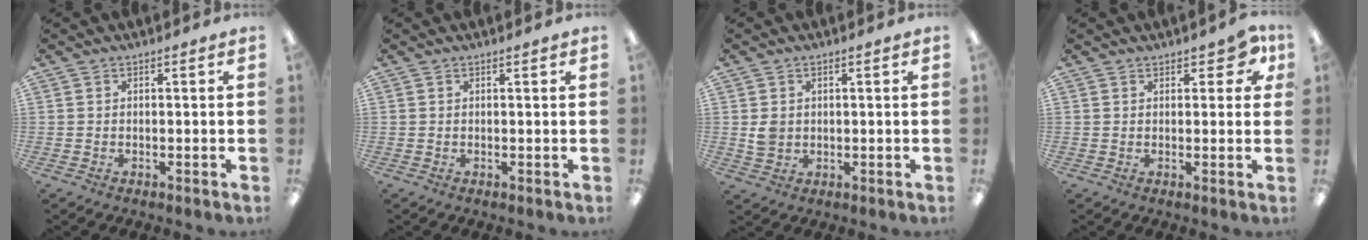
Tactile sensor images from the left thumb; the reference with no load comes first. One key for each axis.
{"total": 0.7, "fx": 0.5, "fy": 0.1, "fz": 0.5, "tx": -0.002, "ty": -0.002, "tz": 0.006}
{"total": 3.2, "fx": 0.8, "fy": 2.8, "fz": 1.5, "tx": -0.023, "ty": 0.002, "tz": 0.013}
{"total": 5.1, "fx": 3.0, "fy": 2.6, "fz": 3.3, "tx": -0.036, "ty": -0.005, "tz": 0.050}